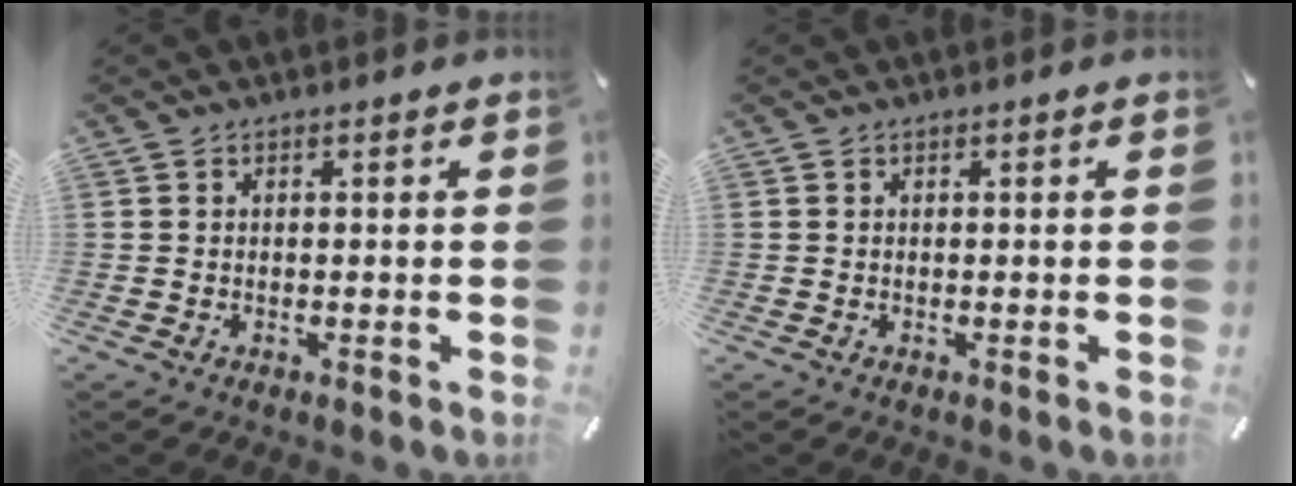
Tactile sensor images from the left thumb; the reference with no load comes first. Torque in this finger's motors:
{"motor_torque": [0.00, 0.00, -0.01, -0.01, 0.00]}